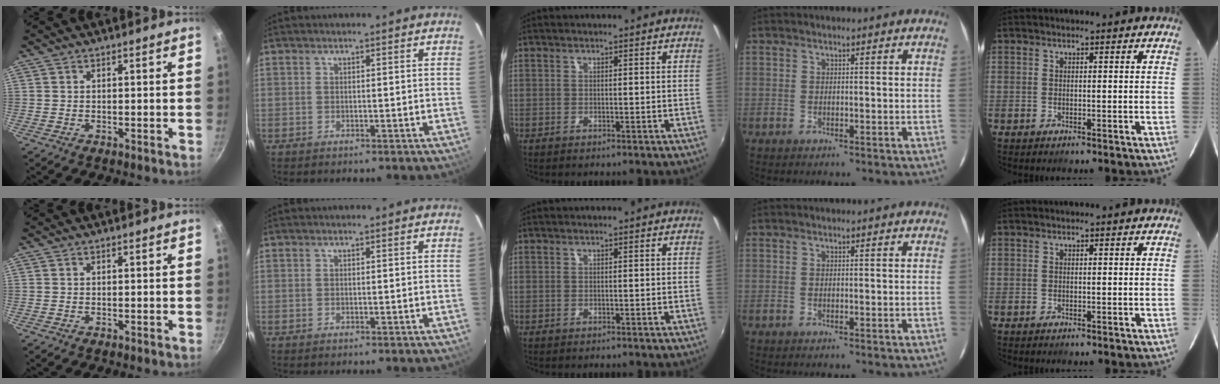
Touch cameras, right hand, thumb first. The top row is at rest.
{}